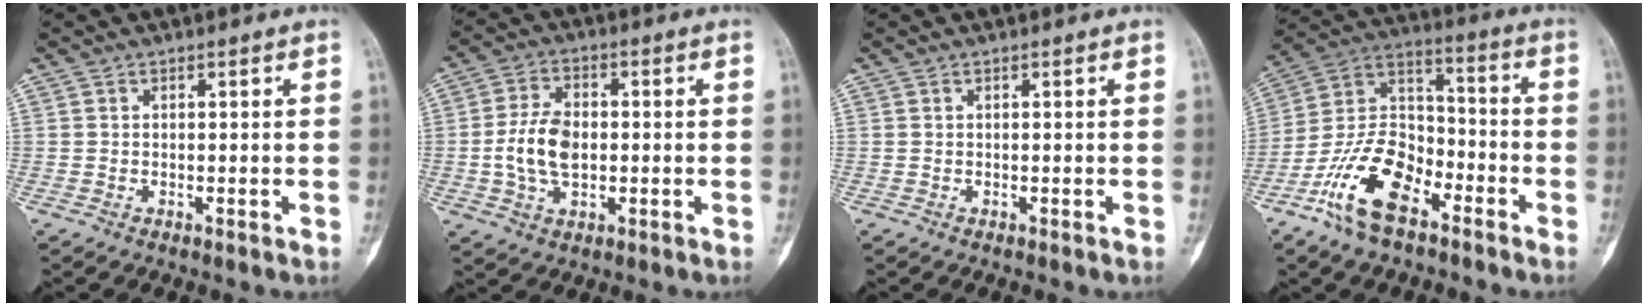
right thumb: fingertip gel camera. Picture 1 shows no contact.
{"total": 9.1, "force": [-0.7, 5.8, 7.0], "torque": [-0.130, 0.010, -0.015]}
{"total": 0.0}
{"total": 15.5, "force": [-8.8, 8.1, 9.9], "torque": [-0.177, 0.065, -0.176]}